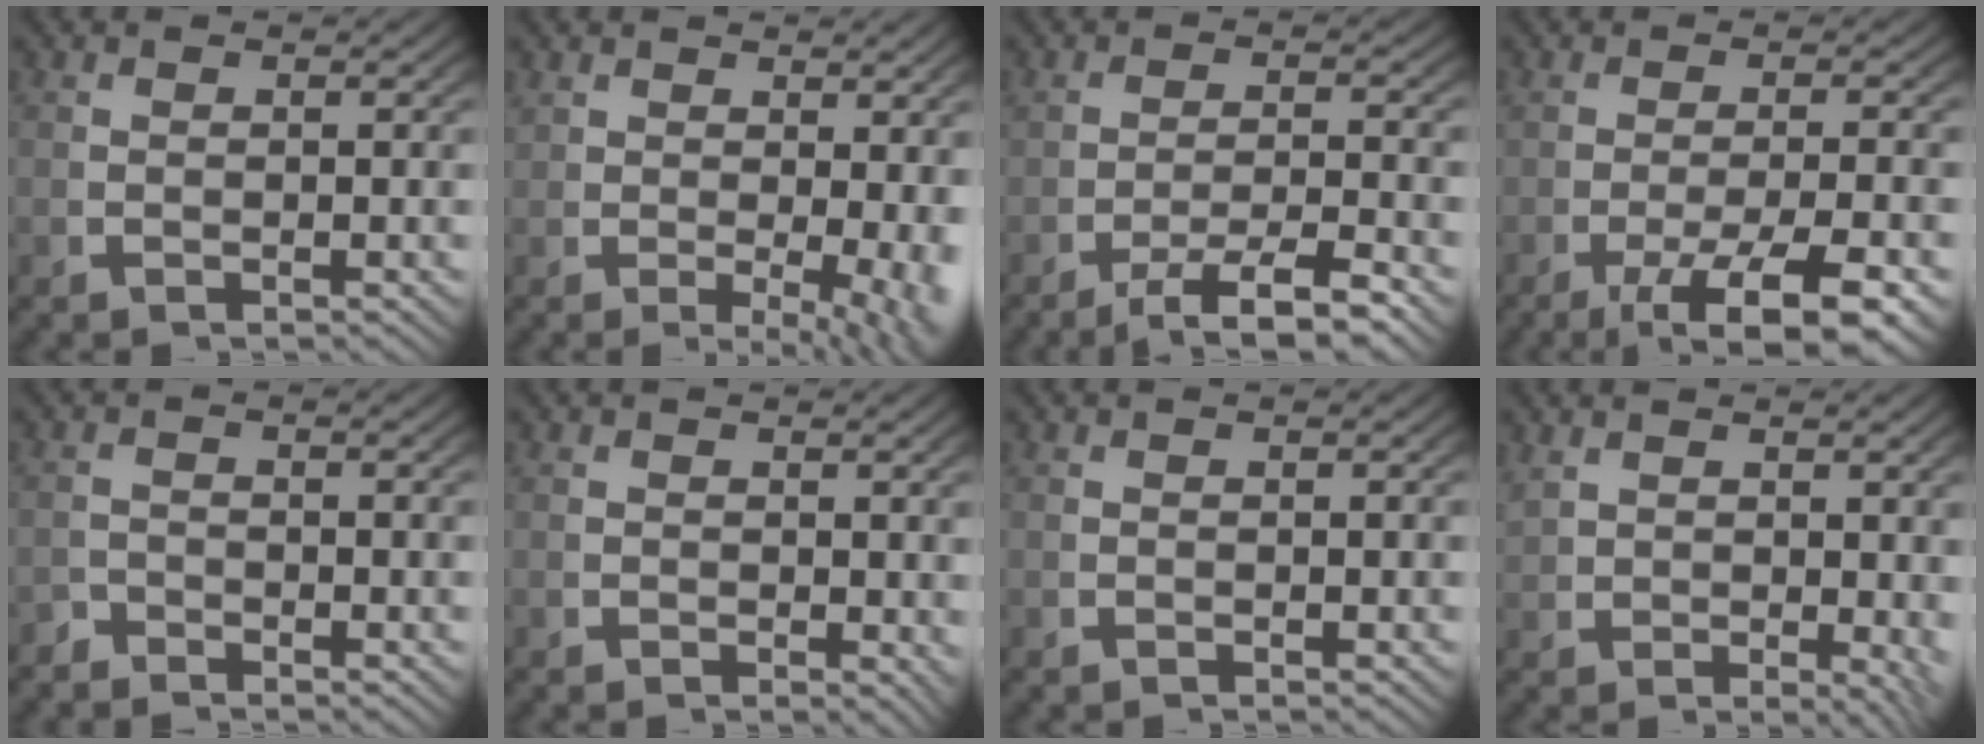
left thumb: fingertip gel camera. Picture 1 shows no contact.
{"total": 4.1, "force": [0.0, 1.7, 3.7], "torque": [-0.051, -0.024, 0.014]}
{"total": 4.5, "force": [-2.8, 1.5, 3.2], "torque": [-0.051, -0.010, -0.039]}
{"total": 6.8, "force": [-3.6, 2.5, 5.2], "torque": [-0.095, -0.021, -0.045]}
{"total": 1.5, "force": [-1.4, 0.2, -0.3], "torque": [0.013, -0.007, -0.030]}
{"total": 1.1, "force": [0.5, 0.5, 0.9], "torque": [-0.006, -0.005, 0.010]}
{"total": 0.0}
{"total": 2.5, "force": [1.3, 0.8, 1.9], "torque": [-0.025, -0.008, 0.039]}